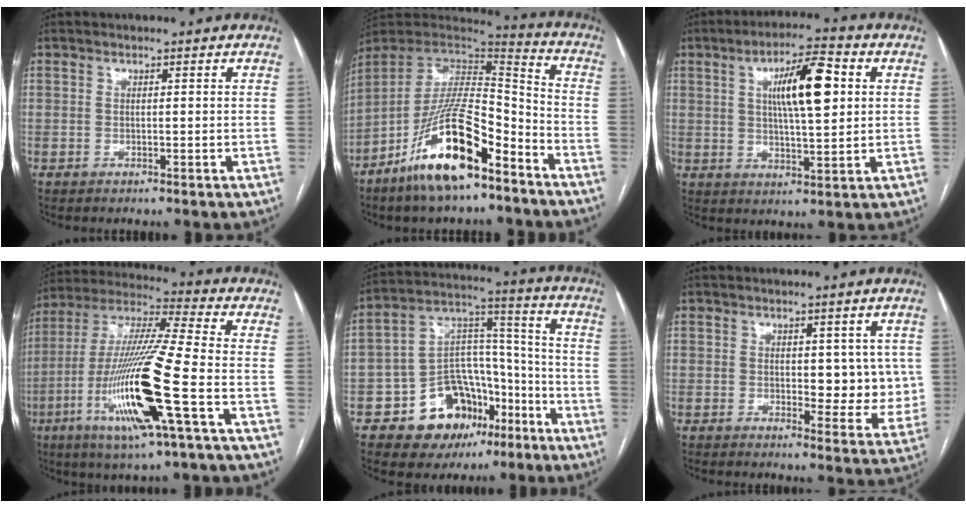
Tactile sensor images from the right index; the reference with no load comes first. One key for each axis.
{"total": 19.1, "fx": -11.6, "fy": 5.0, "fz": 14.3, "tx": -0.271, "ty": -0.008, "tz": -0.208}
{"total": 10.7, "fx": 2.8, "fy": 2.2, "fz": 10.1, "tx": -0.171, "ty": 0.013, "tz": 0.046}
{"total": 19.6, "fx": -6.4, "fy": 0.5, "fz": 18.5, "tx": -0.388, "ty": -0.024, "tz": -0.124}
{"total": 15.7, "fx": -8.7, "fy": 10.3, "fz": 8.0, "tx": -0.113, "ty": 0.058, "tz": -0.130}
{"total": 6.6, "fx": 1.0, "fy": 3.7, "fz": 5.4, "tx": -0.046, "ty": -0.001, "tz": 0.018}